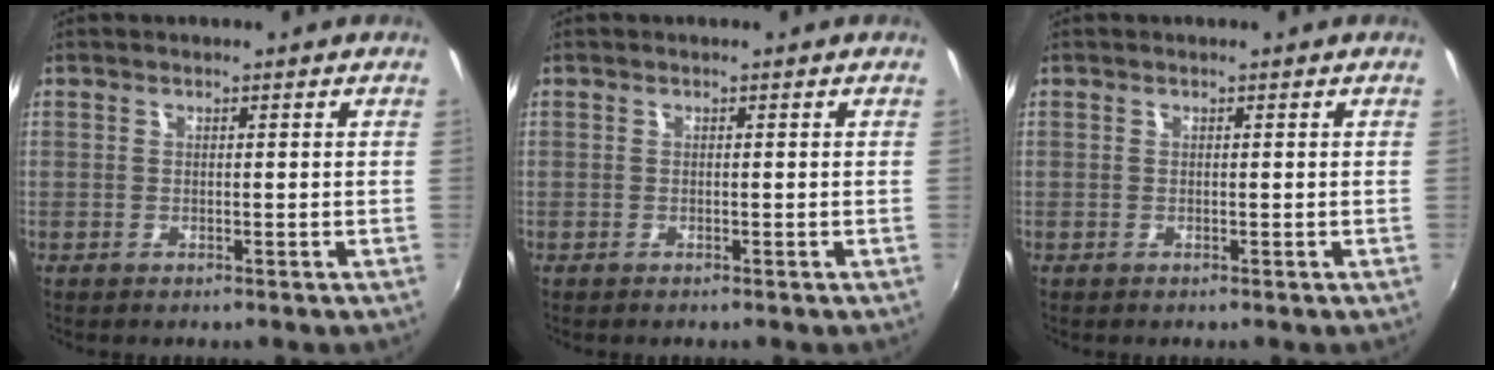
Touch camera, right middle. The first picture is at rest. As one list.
[{"total": 0.0}, {"total": 0.0}]